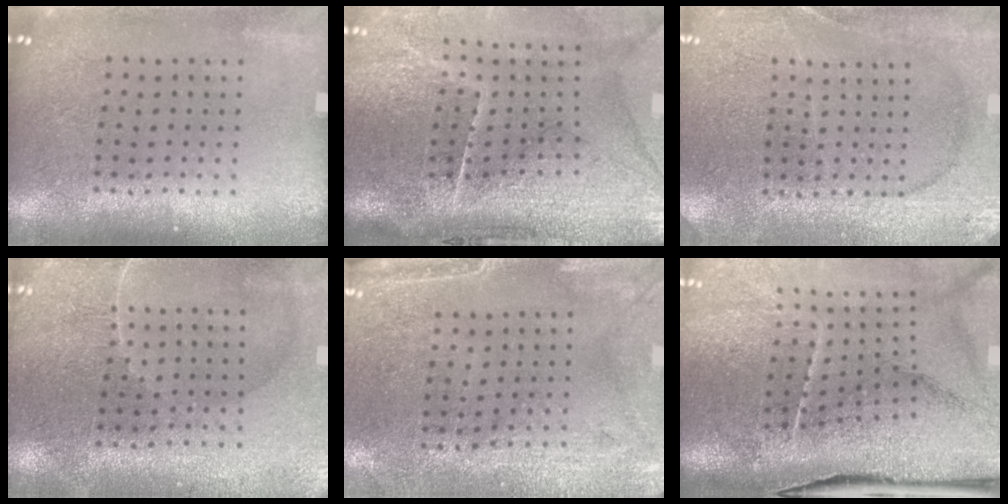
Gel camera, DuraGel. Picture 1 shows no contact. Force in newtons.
{"total": 4.8, "press": 3.9, "slide": 2.7}
{"total": 2.7, "press": 2.7, "slide": 0.3}
{"total": 0.6, "press": 0.5, "slide": 0.4}
{"total": 3.0, "press": 2.4, "slide": 1.7}
{"total": 4.9, "press": 3.9, "slide": 3.0}